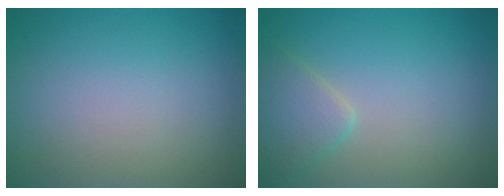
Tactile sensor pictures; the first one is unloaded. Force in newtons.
{"total": 2.8, "press": 2.8, "slide": 0.1}